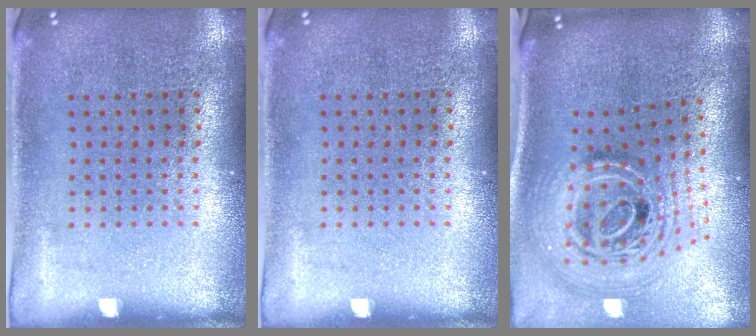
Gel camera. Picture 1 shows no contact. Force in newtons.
{"total": 0.0}
{"total": 2.7, "press": 1.9, "slide": 1.9}